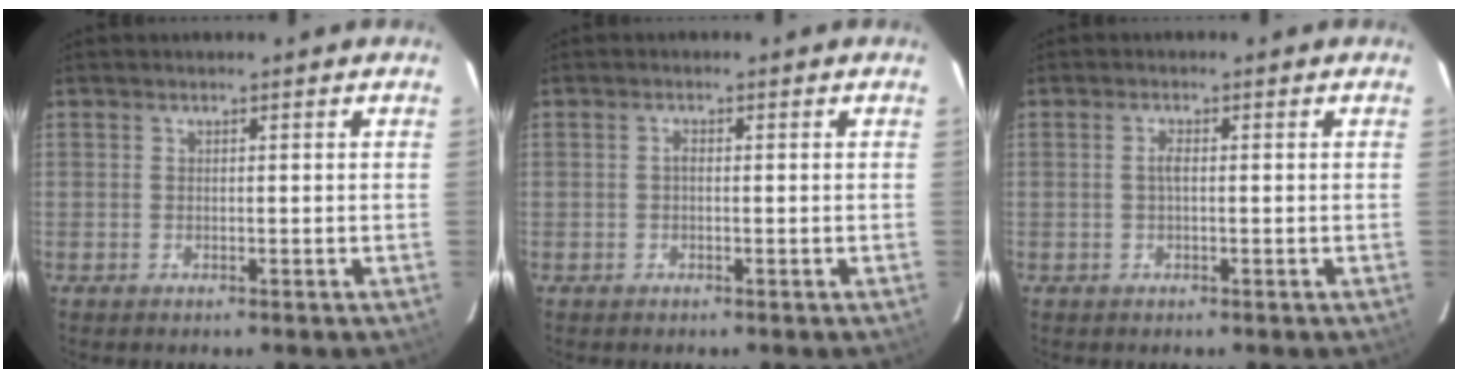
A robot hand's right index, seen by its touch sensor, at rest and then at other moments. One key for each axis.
{"total": 0.8, "fx": -0.1, "fy": 0.5, "fz": 0.6, "tx": -0.012, "ty": 0.005, "tz": -0.004}
{"total": 1.4, "fx": -0.1, "fy": 0.3, "fz": 1.3, "tx": -0.027, "ty": 0.003, "tz": -0.004}